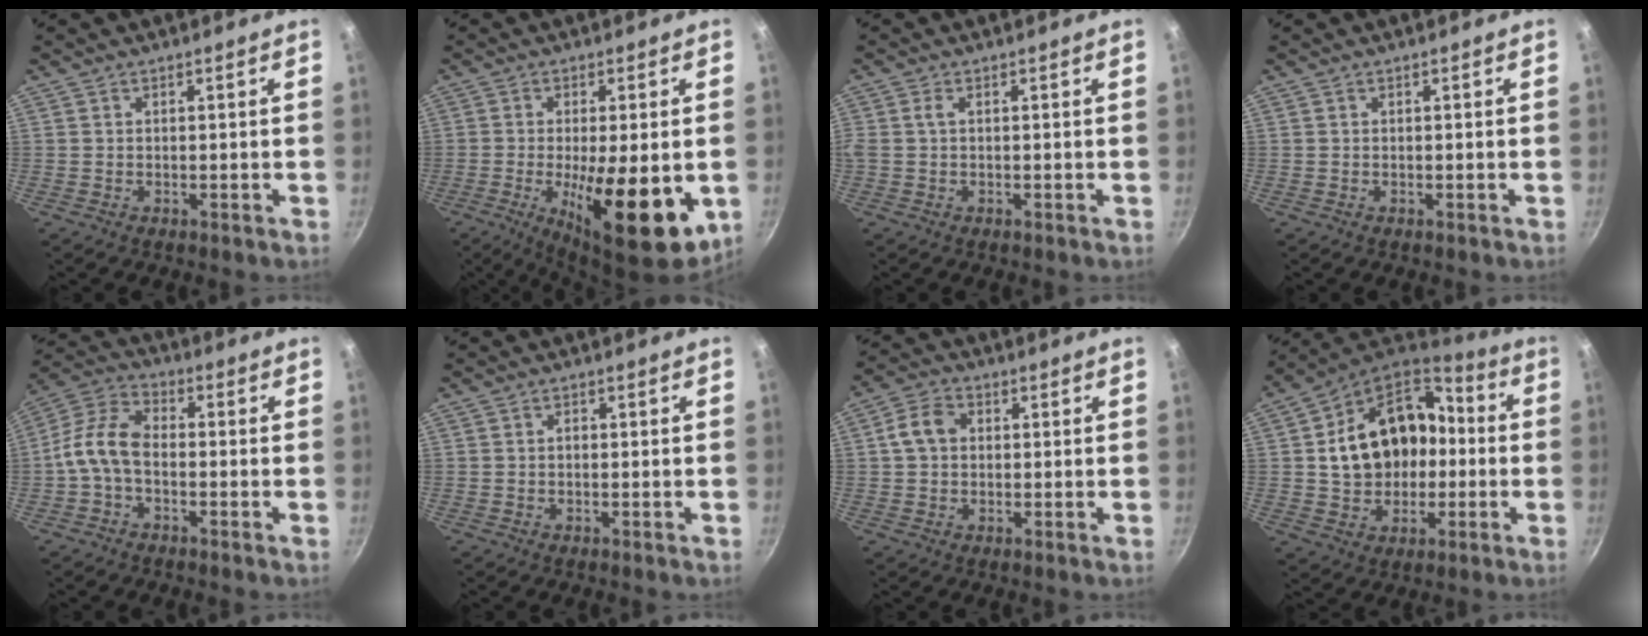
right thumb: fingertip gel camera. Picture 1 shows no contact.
{"total": 18.2, "force": [-4.2, 6.0, 16.6], "torque": [-0.229, -0.026, -0.042]}
{"total": 1.9, "force": [0.2, 0.8, 1.7], "torque": [-0.052, 0.005, 0.005]}
{"total": 0.0}
{"total": 9.6, "force": [-1.6, 5.8, 7.5], "torque": [-0.147, 0.034, -0.044]}
{"total": 0.8, "force": [-0.1, 0.6, 0.5], "torque": [-0.003, 0.003, -0.005]}
{"total": 5.8, "force": [0.7, 4.5, 3.6], "torque": [-0.063, 0.015, 0.007]}
{"total": 19.4, "force": [0.3, 14.3, 13.1], "torque": [-0.168, 0.038, 0.007]}